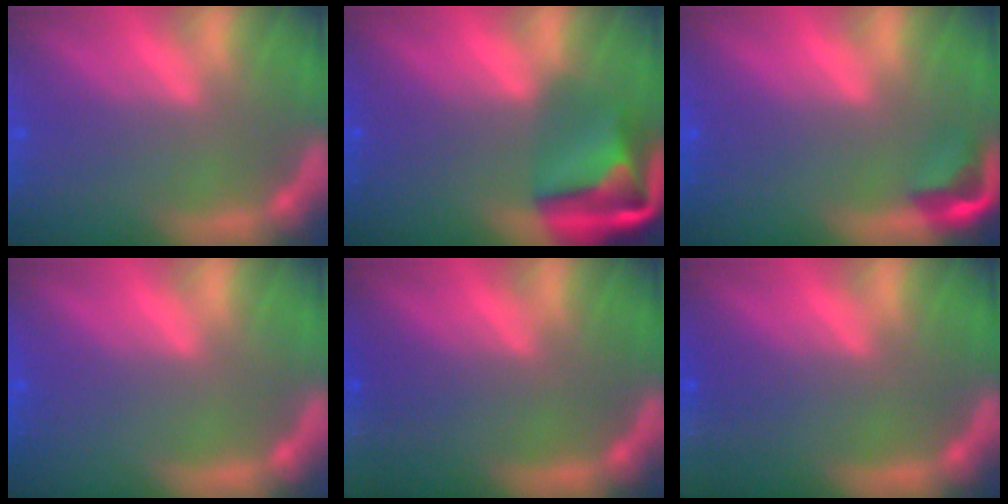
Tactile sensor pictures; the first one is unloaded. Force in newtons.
{"total": 8.9}
{"total": 2.9}
{"total": 0.0}
{"total": 9.0}
{"total": 9.0}